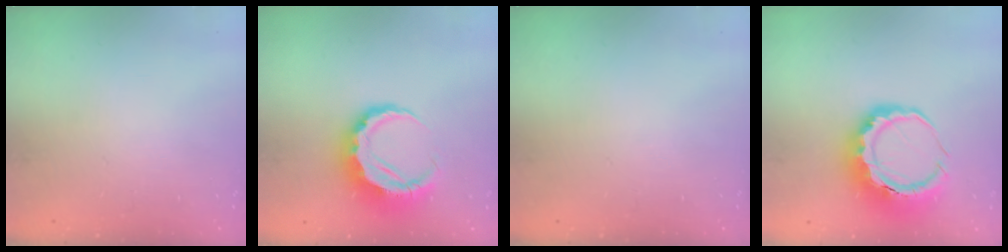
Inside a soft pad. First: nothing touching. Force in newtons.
{"total": 9.5, "press": 9.3, "slide": 1.7}
{"total": 0.0}
{"total": 11.1, "press": 10.9, "slide": 2.3}